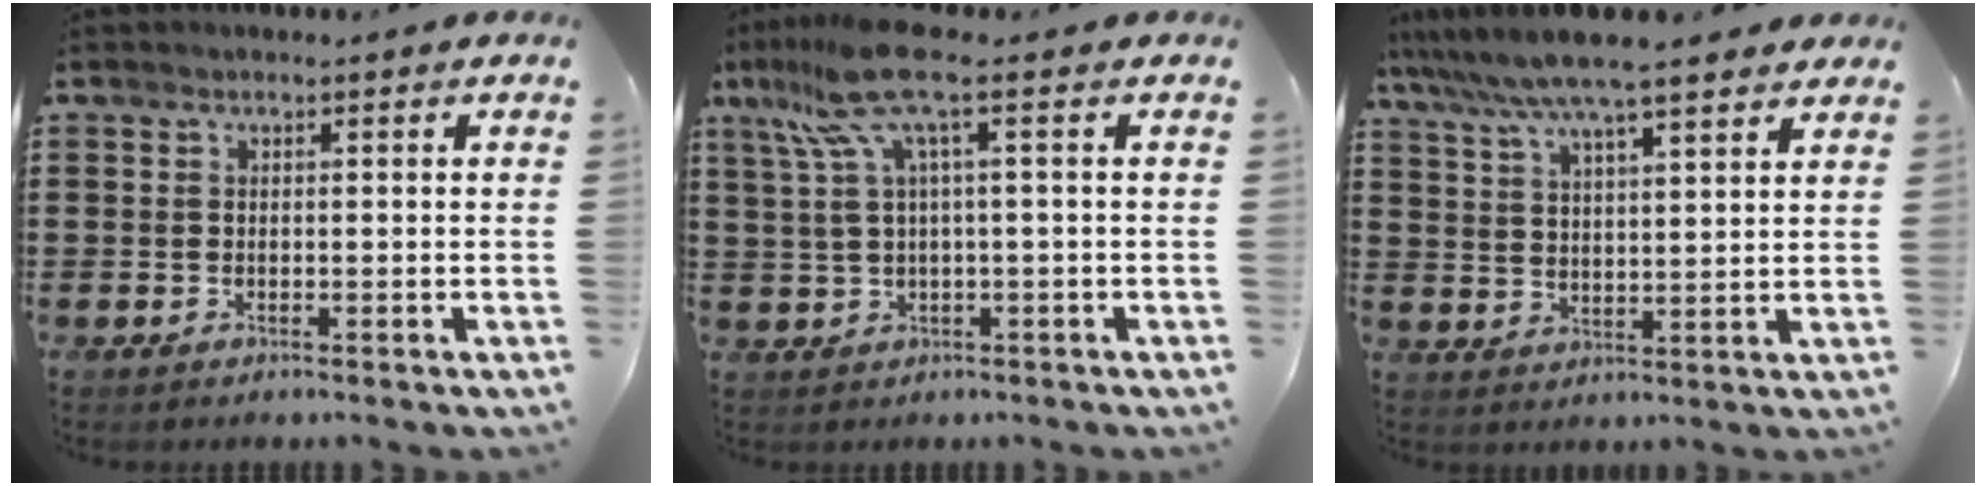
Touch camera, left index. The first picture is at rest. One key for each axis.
{"total": 8.5, "fx": 3.4, "fy": 0.7, "fz": 7.8, "tx": -0.185, "ty": -0.015, "tz": 0.052}
{"total": 7.6, "fx": 6.4, "fy": 0.7, "fz": 3.9, "tx": -0.097, "ty": -0.021, "tz": 0.112}